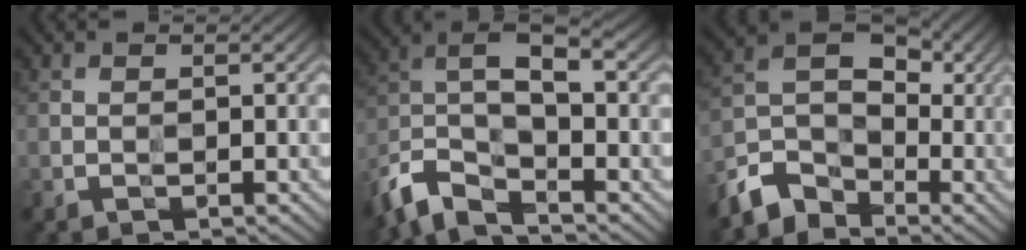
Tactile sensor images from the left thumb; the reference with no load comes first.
{"total": 9.3, "force": [-5.2, 3.5, 6.9], "torque": [-0.134, -0.003, -0.117]}
{"total": 7.3, "force": [-4.8, 4.6, 3.1], "torque": [-0.060, 0.000, -0.117]}